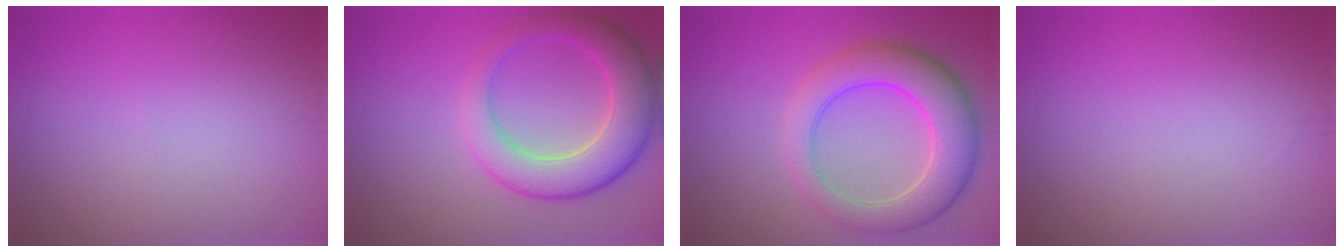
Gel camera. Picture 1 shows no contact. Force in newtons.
{"total": 6.8, "press": 6.8, "slide": 0.5}
{"total": 7.0, "press": 7.0, "slide": 0.3}
{"total": 0.0}